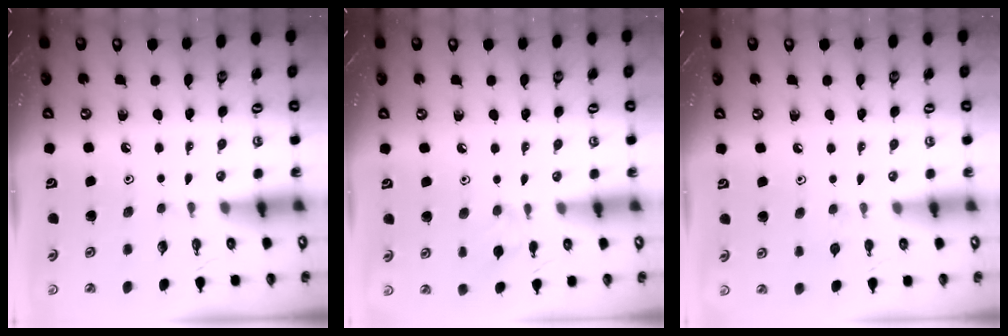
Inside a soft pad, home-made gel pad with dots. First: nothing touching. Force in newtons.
{"total": 7.5, "press": 7.5, "slide": 0.9}
{"total": 4.4, "press": 4.4, "slide": 0.6}